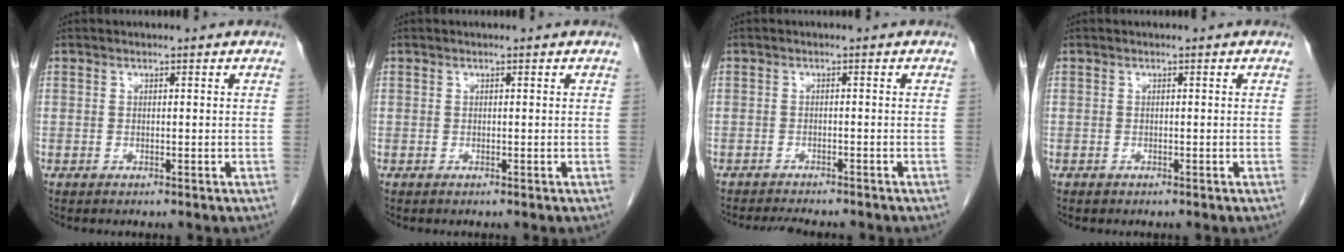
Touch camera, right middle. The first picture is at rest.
{"total": 0.0}
{"total": 6.0, "force": [-5.6, 0.8, 2.2], "torque": [-0.029, -0.011, -0.082]}
{"total": 0.0}